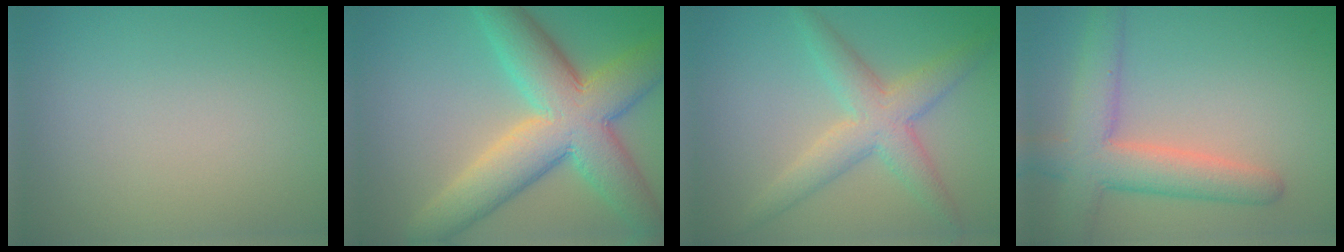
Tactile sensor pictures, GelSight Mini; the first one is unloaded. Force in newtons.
{"total": 10.4, "press": 10.4, "slide": 0.7}
{"total": 4.5, "press": 4.5, "slide": 0.2}
{"total": 6.0, "press": 6.0, "slide": 0.2}